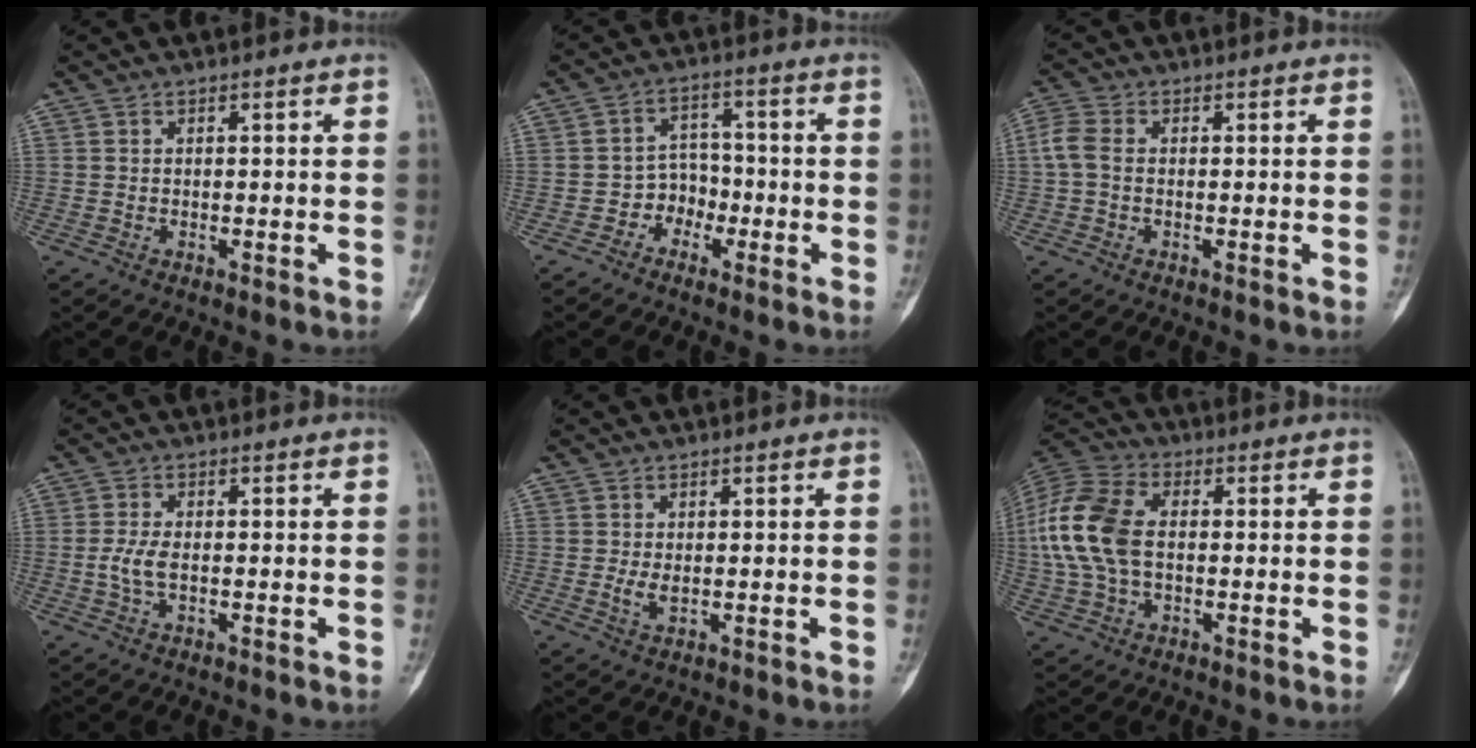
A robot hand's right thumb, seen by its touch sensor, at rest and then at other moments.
{"total": 4.8, "force": [-2.4, 3.9, 1.3], "torque": [0.017, 0.025, -0.052]}
{"total": 4.0, "force": [0.0, 2.6, 3.0], "torque": [-0.079, 0.009, -0.008]}
{"total": 3.3, "force": [-0.4, 1.4, 2.9], "torque": [-0.073, 0.002, -0.010]}
{"total": 2.0, "force": [0.0, 1.0, 1.8], "torque": [-0.040, -0.006, 0.005]}
{"total": 14.7, "force": [0.3, 9.1, 11.5], "torque": [-0.255, 0.025, 0.001]}